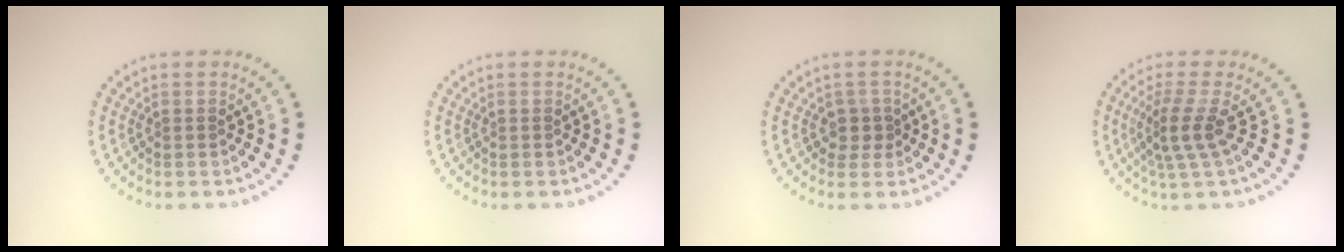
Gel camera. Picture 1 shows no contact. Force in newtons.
{"total": 0.0}
{"total": 1.5, "press": 1.0, "slide": 1.1}
{"total": 3.0, "press": 2.0, "slide": 2.2}